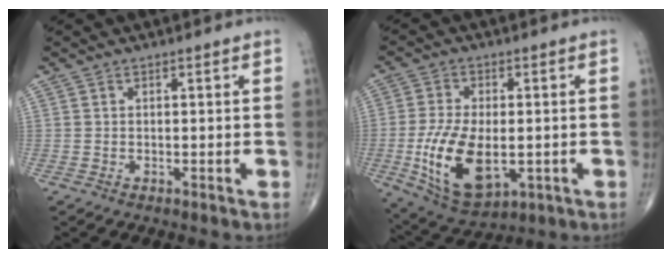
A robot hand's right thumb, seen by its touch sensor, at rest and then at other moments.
{"total": 14.7, "force": [-2.8, 7.8, 12.1], "torque": [-0.223, -0.010, -0.032]}